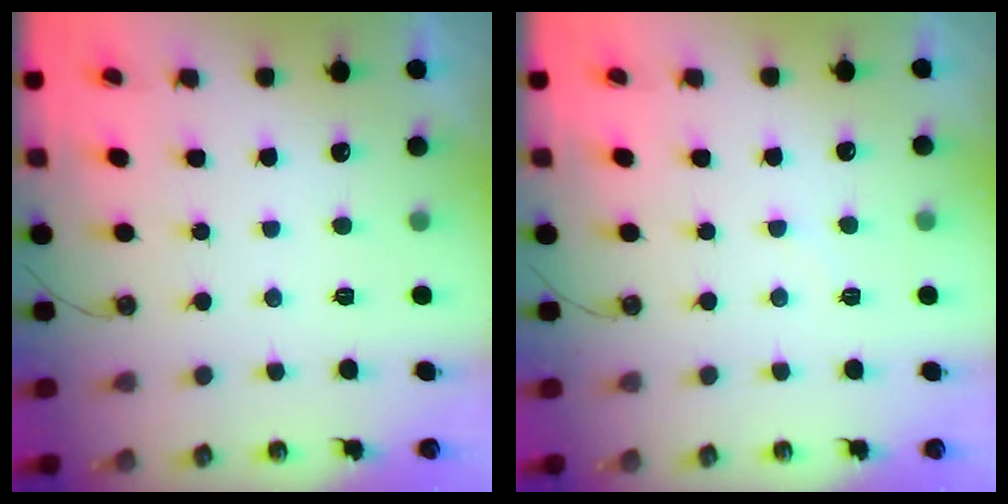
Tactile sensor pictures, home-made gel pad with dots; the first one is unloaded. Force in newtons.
{"total": 3.2, "press": 3.1, "slide": 0.5}